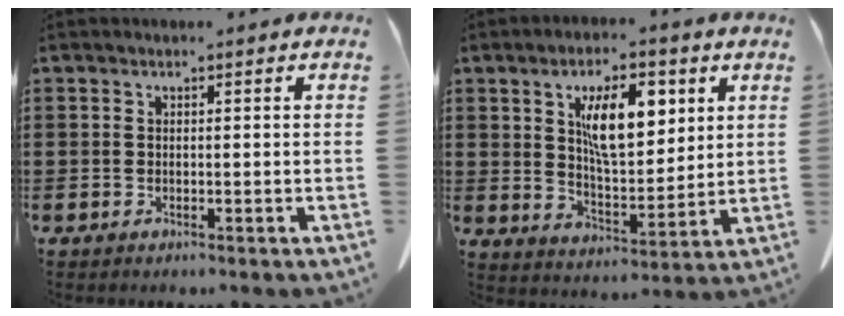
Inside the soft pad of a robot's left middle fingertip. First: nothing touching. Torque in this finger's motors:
{"motor_torque": [2.14, 0.00, 1.02, 0.18]}